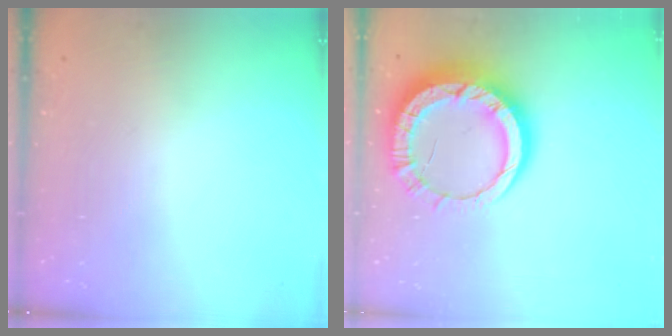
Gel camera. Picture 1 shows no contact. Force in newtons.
{"total": 15.5, "press": 15.5, "slide": 1.3}